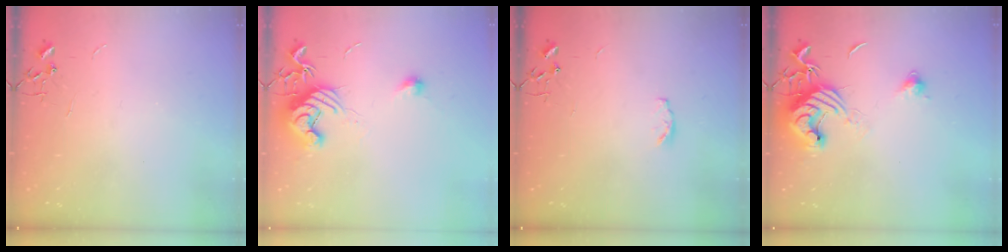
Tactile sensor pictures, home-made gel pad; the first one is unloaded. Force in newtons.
{"total": 12.4, "press": 12.3, "slide": 1.0}
{"total": 3.5, "press": 3.4, "slide": 0.5}
{"total": 13.2, "press": 13.1, "slide": 1.7}